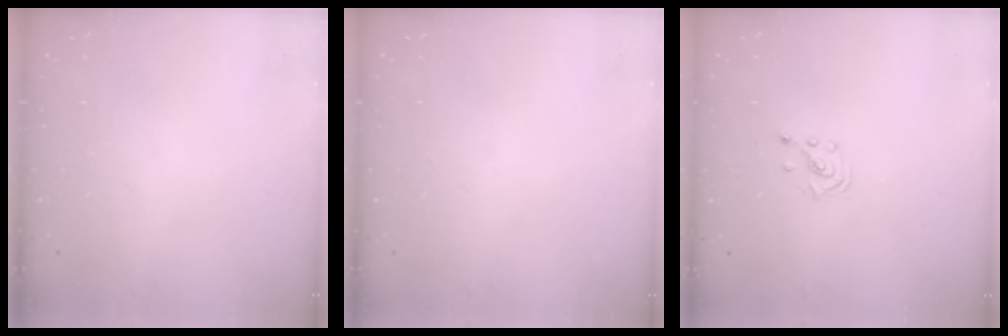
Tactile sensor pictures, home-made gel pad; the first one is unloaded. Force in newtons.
{"total": 0.0}
{"total": 1.4, "press": 1.4, "slide": 0.1}